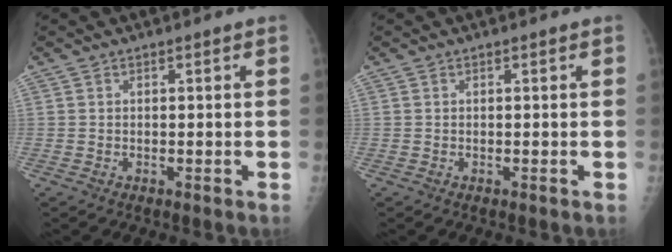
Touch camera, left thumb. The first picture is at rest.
{"total": 0.0}